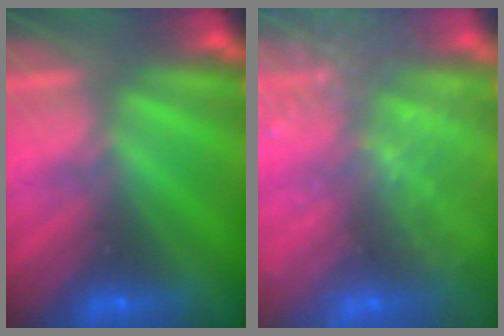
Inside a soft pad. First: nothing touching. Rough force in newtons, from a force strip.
{"total": 7.1}